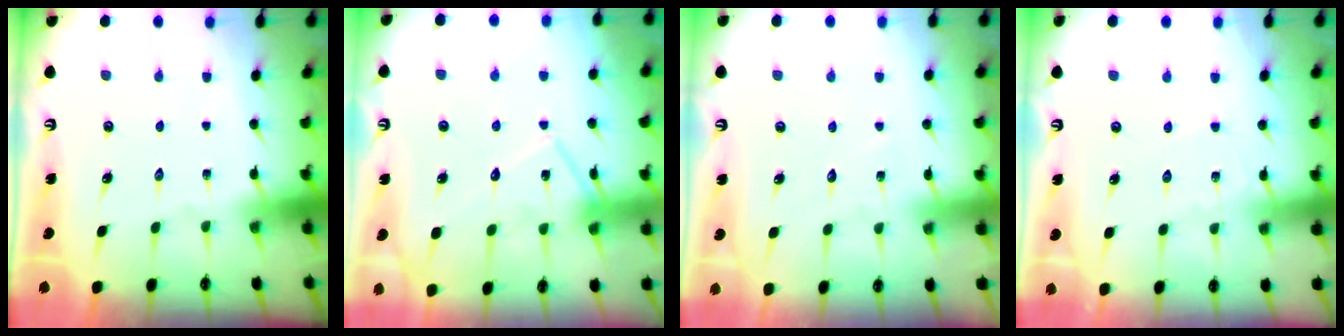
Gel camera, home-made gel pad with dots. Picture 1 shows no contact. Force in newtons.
{"total": 13.0, "press": 12.9, "slide": 1.0}
{"total": 2.6, "press": 2.6, "slide": 0.3}
{"total": 4.6, "press": 4.6, "slide": 0.4}